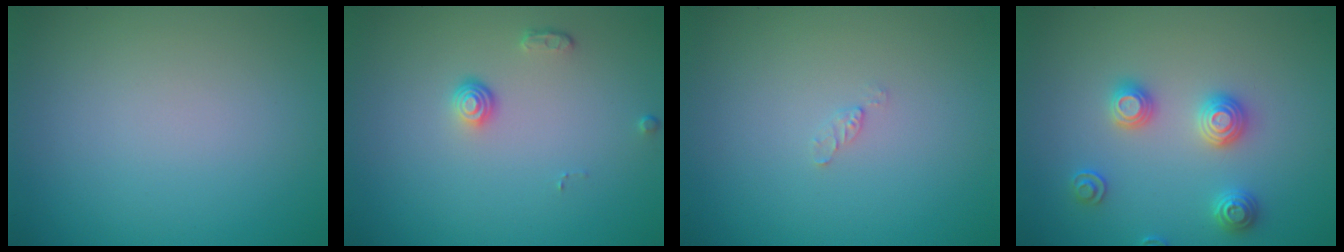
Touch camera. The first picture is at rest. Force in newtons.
{"total": 1.3, "press": 1.0, "slide": 0.9}
{"total": 0.6, "press": 0.6, "slide": 0.1}
{"total": 2.8, "press": 2.8, "slide": 0.2}